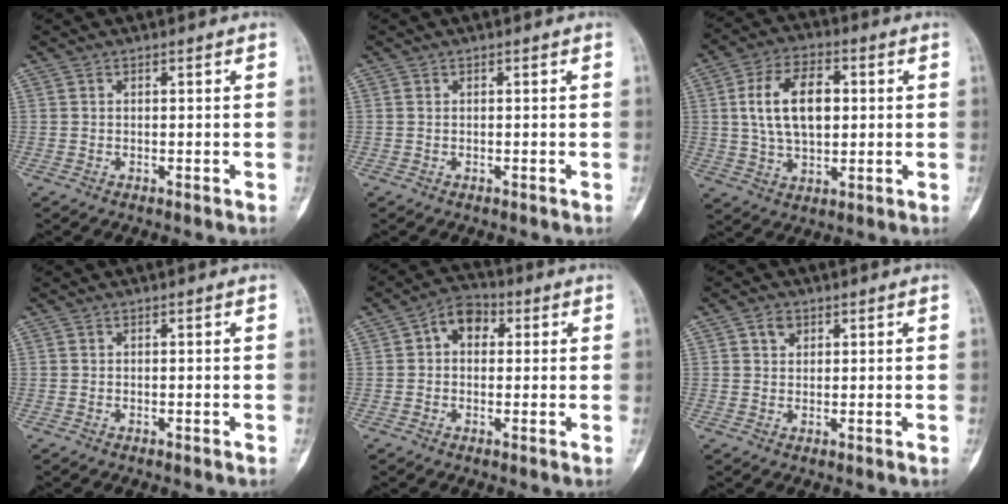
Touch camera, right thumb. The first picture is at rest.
{"total": 0.0}
{"total": 13.0, "force": [1.9, 7.8, 10.3], "torque": [-0.166, 0.007, 0.033]}
{"total": 0.0}
{"total": 6.3, "force": [1.4, 4.6, 4.1], "torque": [-0.042, 0.016, 0.012]}
{"total": 2.5, "force": [1.2, 1.9, 1.1], "torque": [-0.010, -0.003, 0.018]}